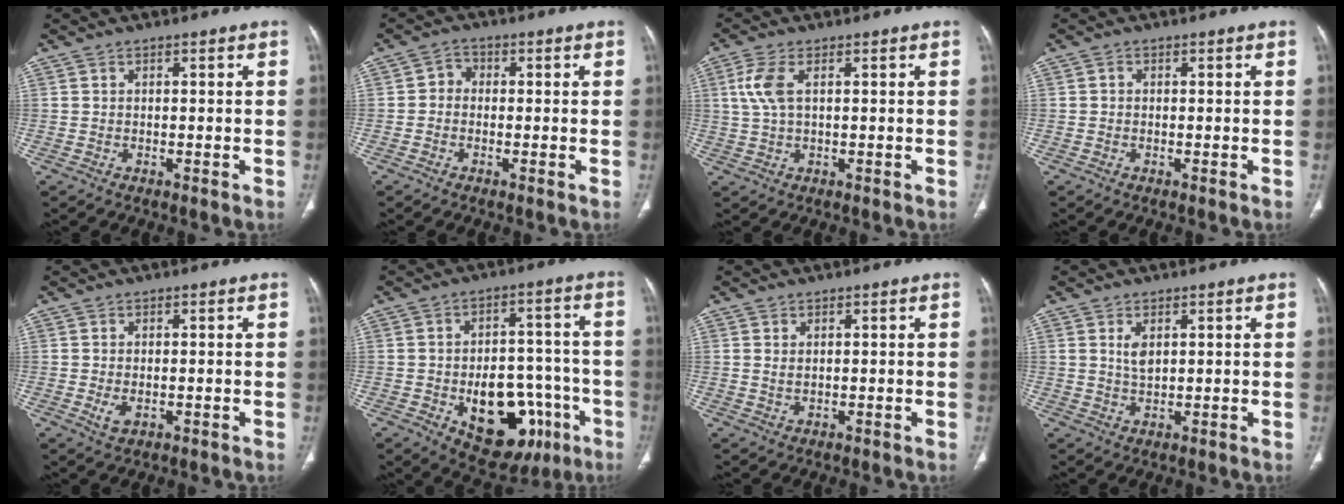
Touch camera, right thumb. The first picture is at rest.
{"total": 2.5, "force": [-0.4, 2.1, 1.2], "torque": [-0.006, 0.008, -0.017]}
{"total": 5.3, "force": [1.4, 2.3, 4.5], "torque": [-0.123, 0.009, 0.030]}
{"total": 0.6, "force": [-0.1, 0.5, 0.2], "torque": [-0.003, 0.002, -0.005]}
{"total": 2.6, "force": [-0.5, 1.5, 2.0], "torque": [-0.041, -0.005, -0.004]}
{"total": 18.6, "force": [-6.7, 11.3, 13.2], "torque": [-0.142, 0.037, -0.076]}
{"total": 1.3, "force": [0.6, 0.7, 1.0], "torque": [-0.021, -0.002, 0.018]}
{"total": 3.0, "force": [1.2, 1.5, 2.3], "torque": [-0.039, -0.008, 0.028]}